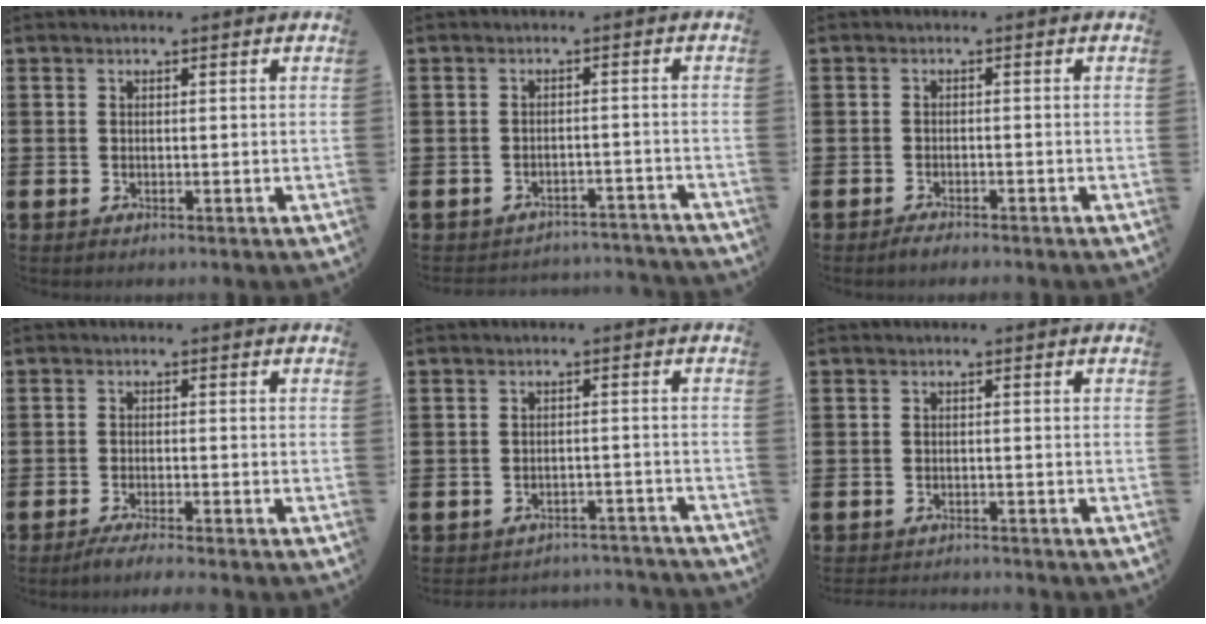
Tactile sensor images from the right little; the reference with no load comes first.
{"total": 2.3, "force": [-2.3, 0.1, -0.1], "torque": [-0.006, 0.004, -0.050]}
{"total": 1.5, "force": [-1.5, 0.1, 0.3], "torque": [-0.008, 0.002, -0.029]}
{"total": 2.4, "force": [-2.1, -0.1, 1.3], "torque": [-0.019, 0.002, -0.039]}
{"total": 2.2, "force": [-2.2, 0.1, -0.1], "torque": [-0.007, 0.004, -0.048]}
{"total": 1.4, "force": [-1.4, -0.1, -0.1], "torque": [-0.002, 0.002, -0.029]}